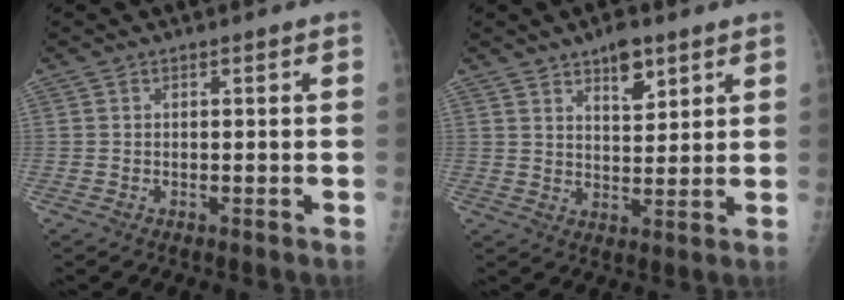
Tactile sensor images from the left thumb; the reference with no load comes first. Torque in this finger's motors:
{"motor_torque": [-0.06, -0.02, -0.03, -0.18, 0.04]}